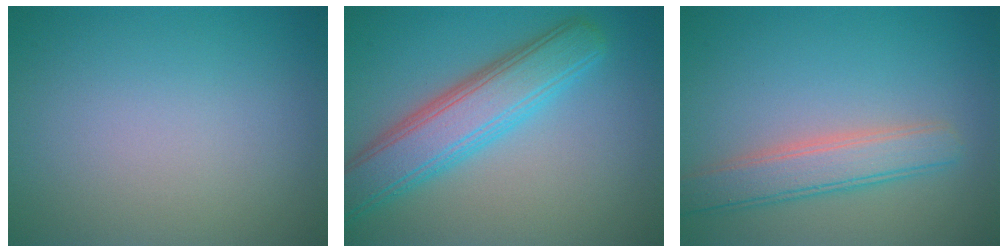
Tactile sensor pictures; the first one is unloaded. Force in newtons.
{"total": 6.4, "press": 6.4, "slide": 0.1}
{"total": 3.9, "press": 3.9, "slide": 0.2}